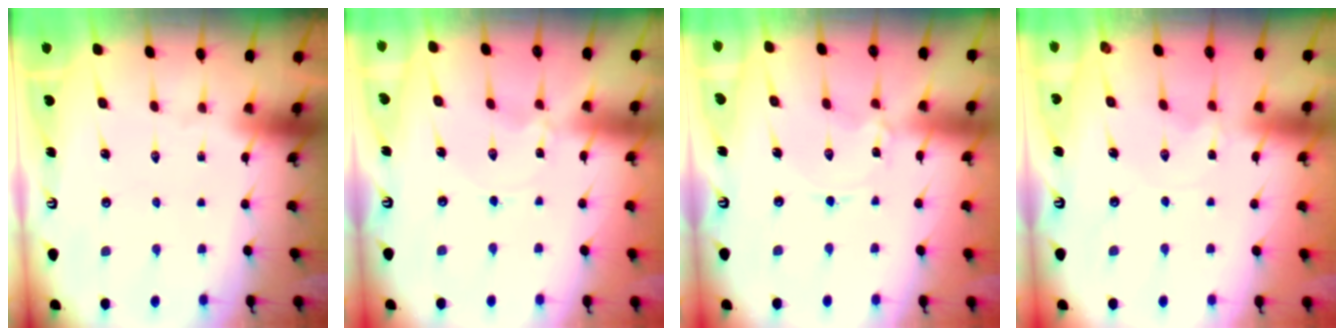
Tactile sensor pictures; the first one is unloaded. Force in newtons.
{"total": 0.9, "press": 0.9, "slide": 0.1}
{"total": 1.4, "press": 1.3, "slide": 0.2}
{"total": 0.0}